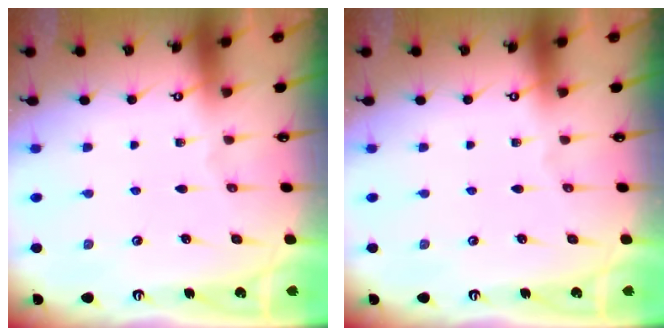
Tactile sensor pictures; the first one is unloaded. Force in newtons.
{"total": 0.0}